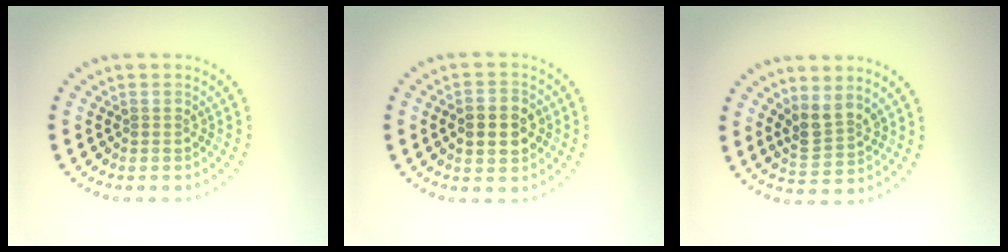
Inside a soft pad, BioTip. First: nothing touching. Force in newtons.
{"total": 4.6, "press": 4.6, "slide": 0.1}
{"total": 3.0, "press": 2.6, "slide": 1.4}